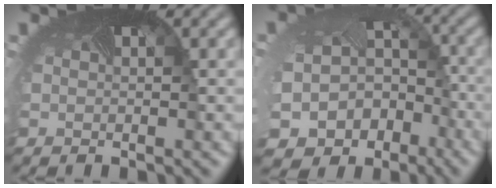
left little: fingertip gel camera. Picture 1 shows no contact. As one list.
[{"total": 13.6, "force": [-7.3, 10.6, 4.5], "torque": [-0.097, -0.073, -0.093]}]